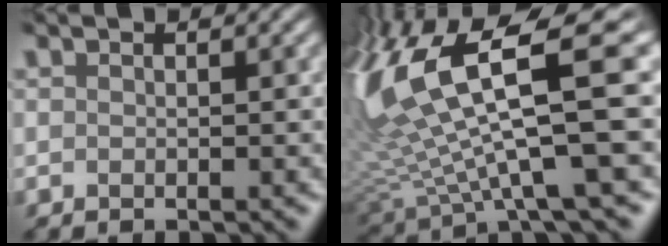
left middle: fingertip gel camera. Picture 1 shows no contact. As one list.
[{"total": 13.8, "force": [6.5, 4.0, 11.5], "torque": [-0.262, 0.008, 0.132]}]